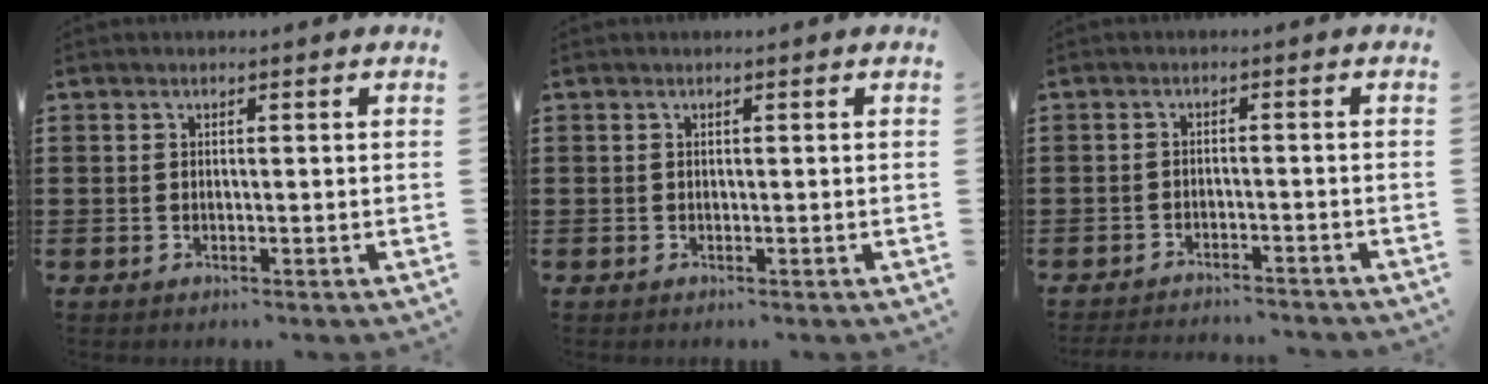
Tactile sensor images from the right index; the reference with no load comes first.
{"total": 0.0}
{"total": 2.3, "force": [-2.3, -0.3, 0.1], "torque": [-0.004, -0.001, -0.048]}